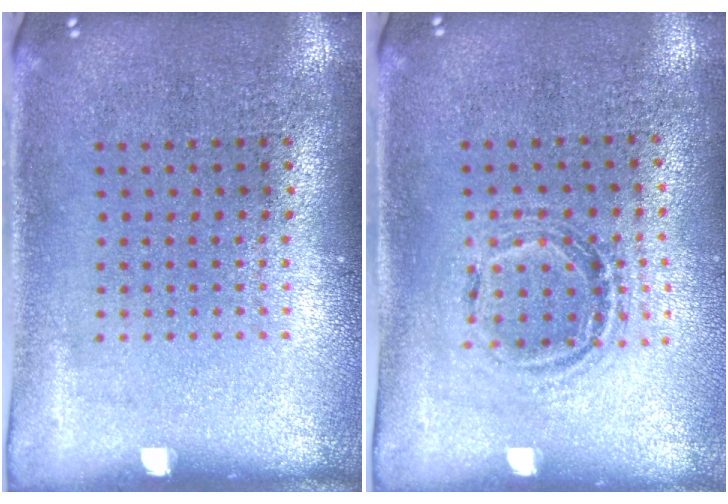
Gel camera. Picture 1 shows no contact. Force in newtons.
{"total": 1.0, "press": 1.0, "slide": 0.2}